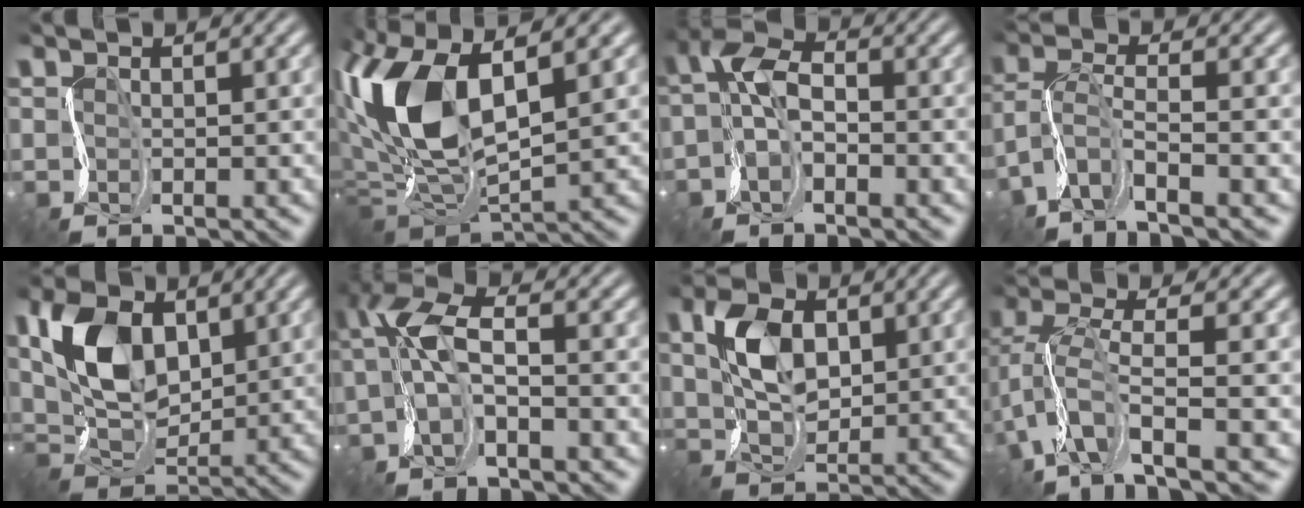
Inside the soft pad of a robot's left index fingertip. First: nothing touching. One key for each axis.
{"total": 9.6, "fx": 2.0, "fy": 4.5, "fz": 8.2, "tx": -0.185, "ty": 0.010, "tz": 0.032}
{"total": 4.5, "fx": -1.1, "fy": 2.6, "fz": 3.4, "tx": -0.071, "ty": 0.016, "tz": -0.031}
{"total": 5.8, "fx": -3.2, "fy": 2.0, "fz": 4.4, "tx": -0.104, "ty": 0.000, "tz": -0.076}
{"total": 7.4, "fx": 2.7, "fy": 4.4, "fz": 5.3, "tx": -0.115, "ty": 0.005, "tz": 0.041}
{"total": 4.7, "fx": -0.6, "fy": 1.7, "fz": 4.4, "tx": -0.101, "ty": 0.019, "tz": -0.023}
{"total": 4.8, "fx": 1.8, "fy": 2.9, "fz": 3.4, "tx": -0.077, "ty": 0.009, "tz": 0.028}
{"total": 6.2, "fx": -0.6, "fy": 2.3, "fz": 5.8, "tx": -0.126, "ty": 0.004, "tz": -0.029}